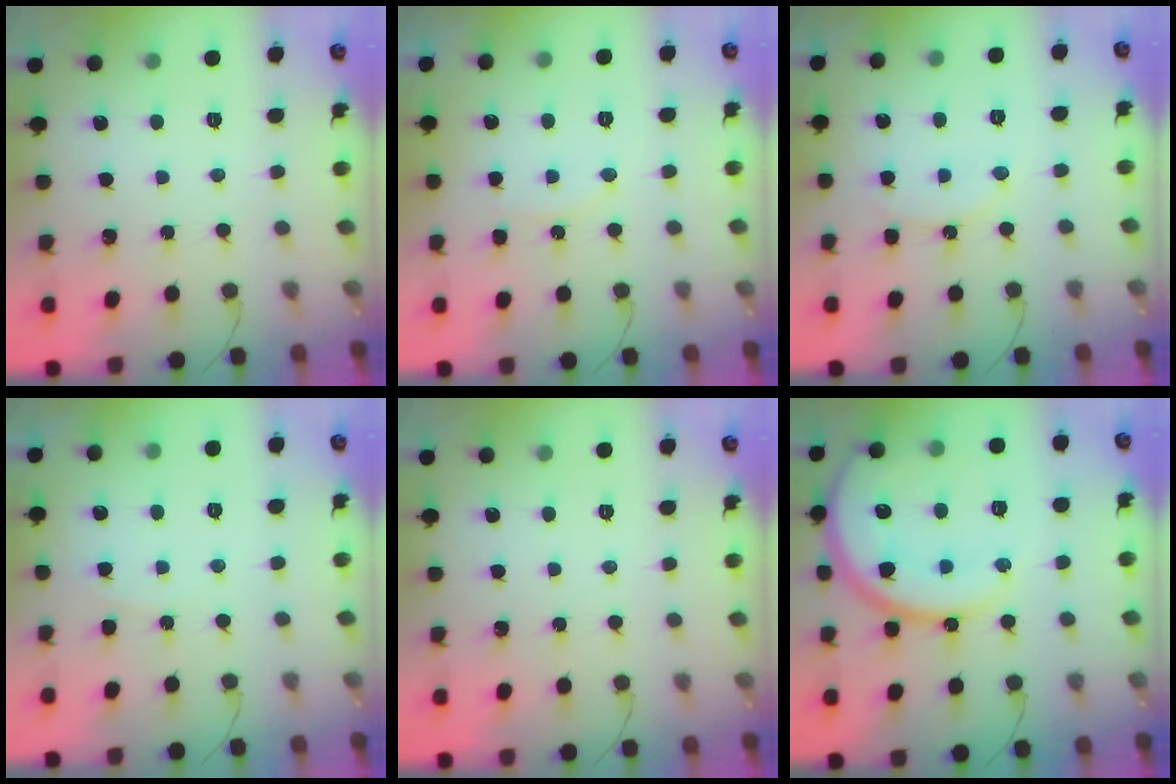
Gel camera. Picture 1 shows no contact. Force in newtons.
{"total": 6.8, "press": 6.8, "slide": 0.7}
{"total": 8.9, "press": 8.8, "slide": 0.9}
{"total": 3.5, "press": 3.5, "slide": 0.3}
{"total": 0.0}
{"total": 21.0, "press": 20.9, "slide": 2.2}